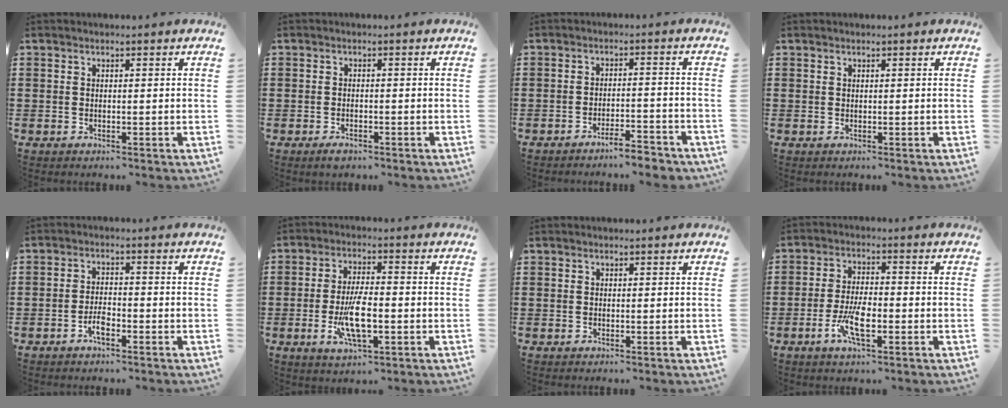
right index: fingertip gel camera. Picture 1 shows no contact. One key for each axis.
{"total": 1.3, "fx": -1.0, "fy": 0.5, "fz": 0.6, "tx": -0.013, "ty": -0.003, "tz": -0.019}
{"total": 4.1, "fx": -3.8, "fy": 0.0, "fz": 1.5, "tx": -0.027, "ty": -0.003, "tz": -0.073}
{"total": 0.0}
{"total": 3.1, "fx": -1.7, "fy": 1.0, "fz": 2.4, "tx": -0.048, "ty": 0.002, "tz": -0.034}
{"total": 8.2, "fx": -2.0, "fy": 2.7, "fz": 7.5, "tx": -0.157, "ty": -0.012, "tz": -0.038}
{"total": 0.0}
{"total": 6.7, "fx": -2.5, "fy": 2.2, "fz": 5.8, "tx": -0.127, "ty": -0.009, "tz": -0.050}